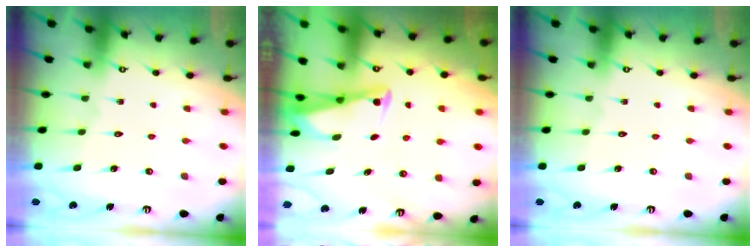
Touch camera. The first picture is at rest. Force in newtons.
{"total": 2.9, "press": 2.8, "slide": 0.3}
{"total": 0.0}